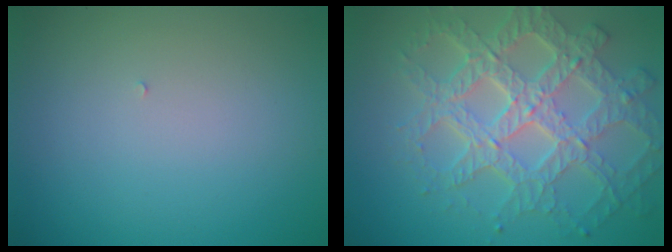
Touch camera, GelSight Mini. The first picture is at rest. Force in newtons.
{"total": 7.8, "press": 5.8, "slide": 5.3}